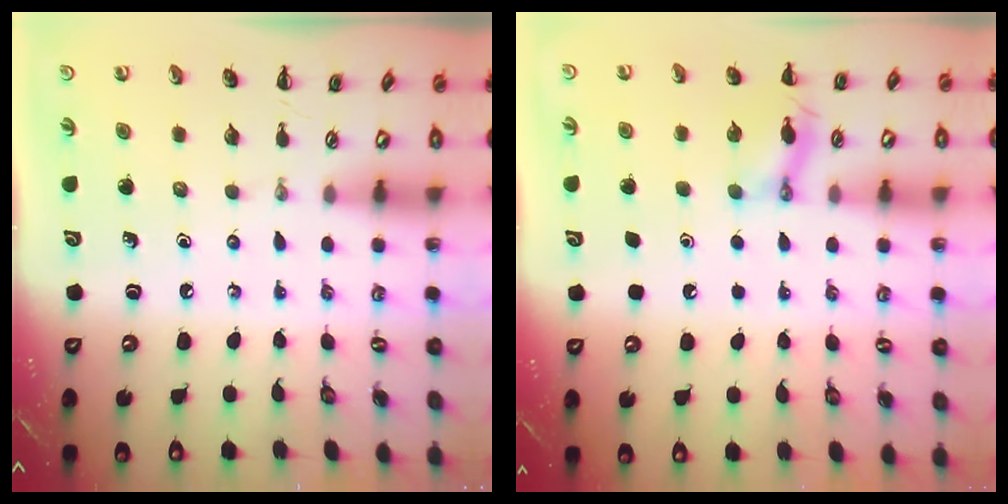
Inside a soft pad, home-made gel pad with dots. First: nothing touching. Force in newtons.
{"total": 1.6, "press": 1.6, "slide": 0.1}